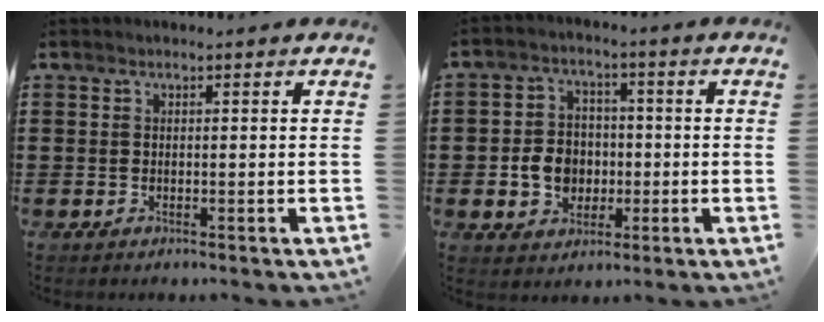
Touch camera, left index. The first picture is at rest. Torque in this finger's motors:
{"motor_torque": [0.40, 0.17, 0.41, 0.09]}